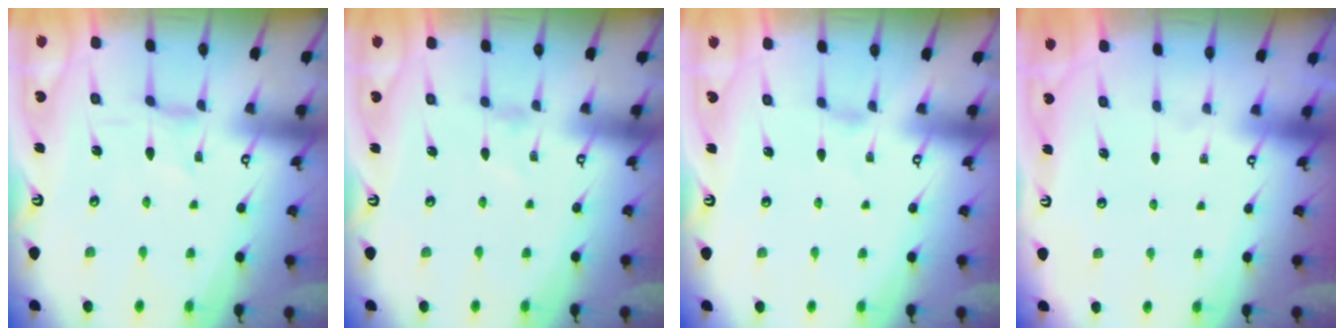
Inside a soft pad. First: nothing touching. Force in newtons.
{"total": 0.0}
{"total": 0.0}
{"total": 0.0}